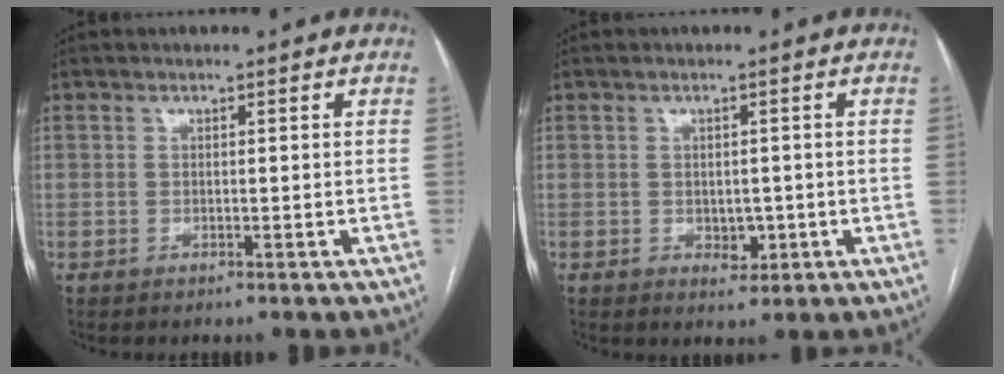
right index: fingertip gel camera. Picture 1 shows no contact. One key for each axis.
{"total": 2.5, "fx": -0.5, "fy": 1.7, "fz": 1.7, "tx": -0.020, "ty": 0.000, "tz": -0.001}